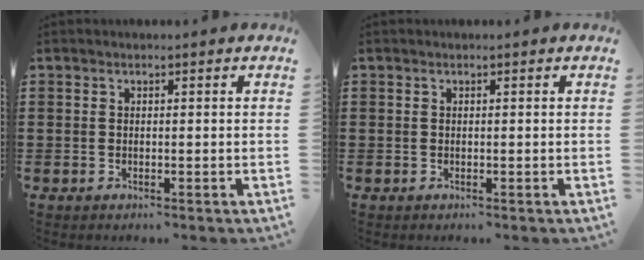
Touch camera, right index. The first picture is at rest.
{"total": 0.0}